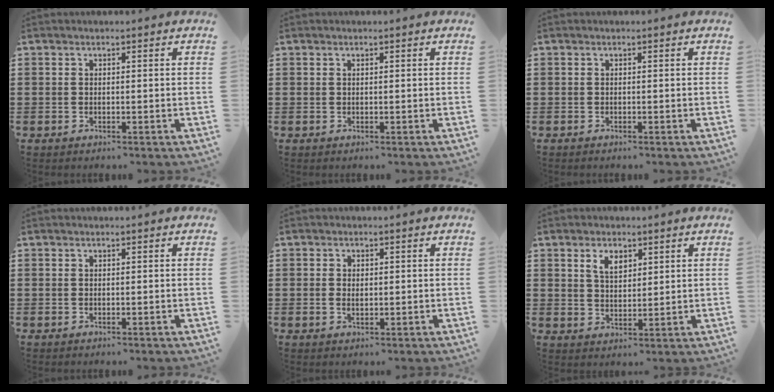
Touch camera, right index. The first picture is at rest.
{"total": 0.0}
{"total": 0.0}
{"total": 0.0}
{"total": 1.3, "force": [0.0, 0.8, 1.0], "torque": [-0.021, 0.006, -0.001]}
{"total": 3.6, "force": [2.0, 2.1, 2.2], "torque": [-0.051, 0.009, 0.036]}